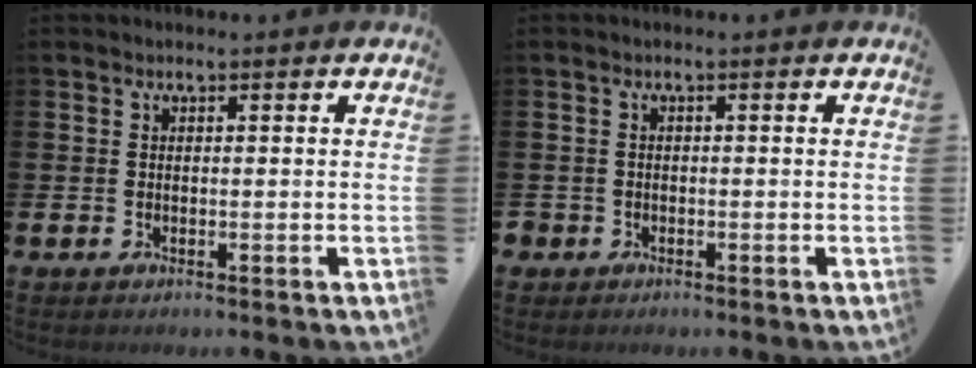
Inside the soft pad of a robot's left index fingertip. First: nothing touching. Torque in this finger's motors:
{"motor_torque": [0.14, -0.02, -0.08, -0.03]}